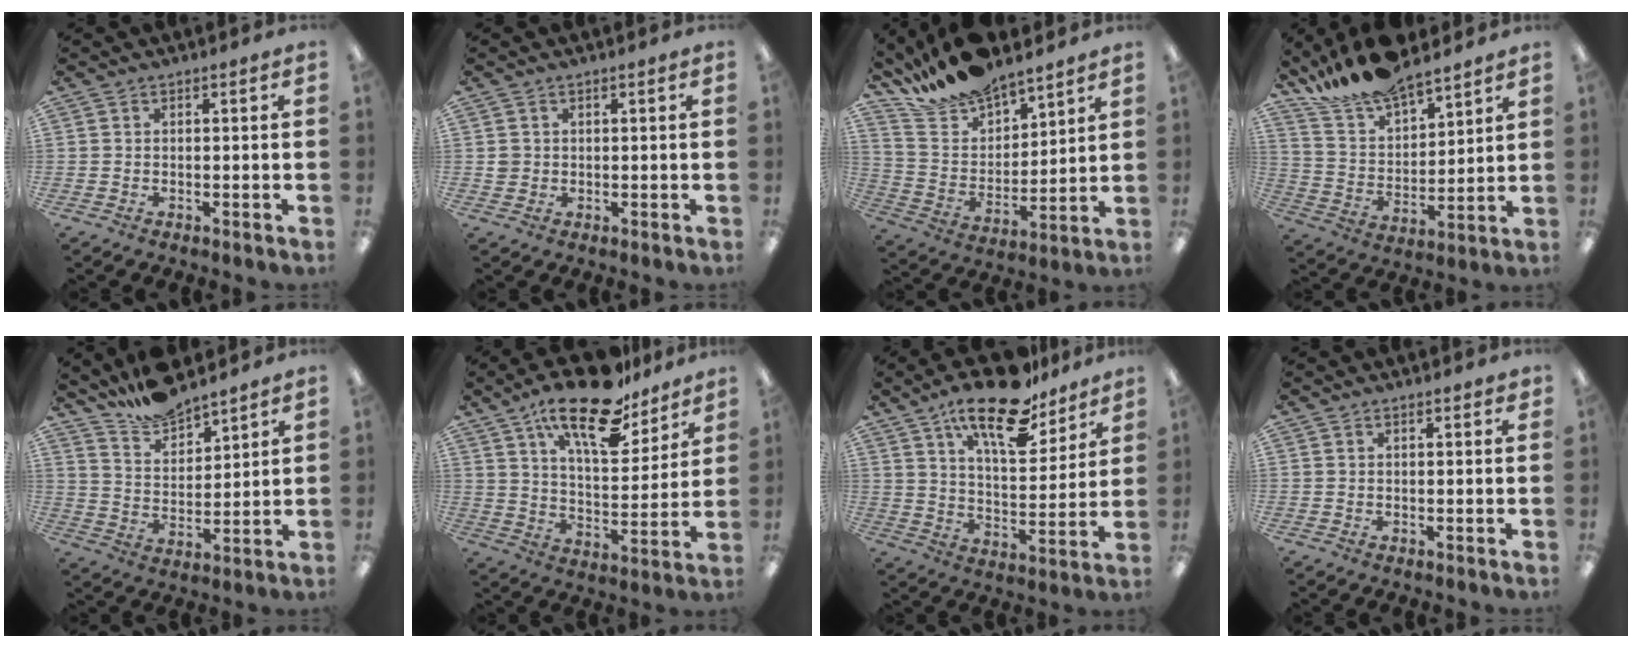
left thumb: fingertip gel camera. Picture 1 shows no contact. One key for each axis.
{"total": 1.6, "fx": 0.5, "fy": 1.5, "fz": 0.4, "tx": -0.009, "ty": 0.003, "tz": 0.007}
{"total": 14.2, "fx": 13.4, "fy": 4.0, "fz": 2.7, "tx": -0.090, "ty": -0.103, "tz": 0.248}
{"total": 15.0, "fx": 13.7, "fy": 3.9, "fz": 4.6, "tx": -0.108, "ty": -0.094, "tz": 0.252}
{"total": 9.8, "fx": 9.5, "fy": 2.2, "fz": 1.4, "tx": -0.038, "ty": -0.071, "tz": 0.180}
{"total": 20.0, "fx": 14.0, "fy": 7.8, "fz": 12.0, "tx": -0.196, "ty": -0.079, "tz": 0.235}
{"total": 18.9, "fx": 13.5, "fy": 7.1, "fz": 11.1, "tx": -0.180, "ty": -0.077, "tz": 0.226}
{"total": 1.2, "fx": 0.9, "fy": 0.2, "fz": 0.6, "tx": -0.014, "ty": 0.001, "tz": 0.017}